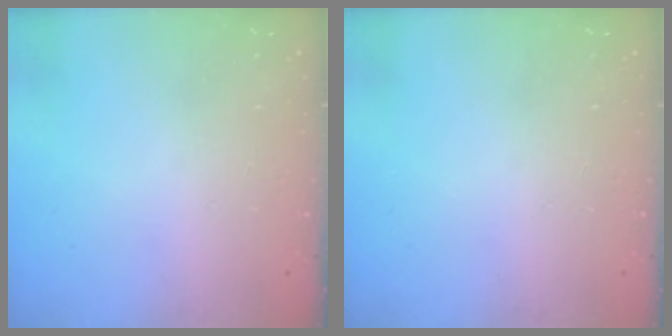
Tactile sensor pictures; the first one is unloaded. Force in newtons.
{"total": 0.0}